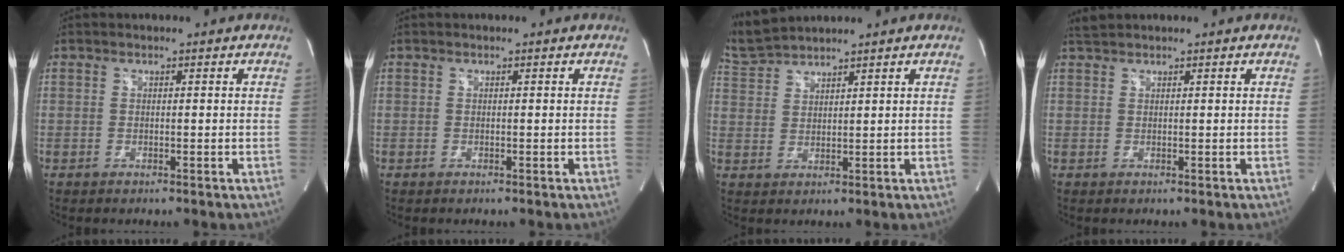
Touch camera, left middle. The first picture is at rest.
{"total": 0.0}
{"total": 6.0, "force": [5.9, -0.4, 0.9], "torque": [-0.039, 0.020, 0.126]}
{"total": 1.3, "force": [1.3, -0.2, 0.1], "torque": [-0.010, 0.011, 0.031]}